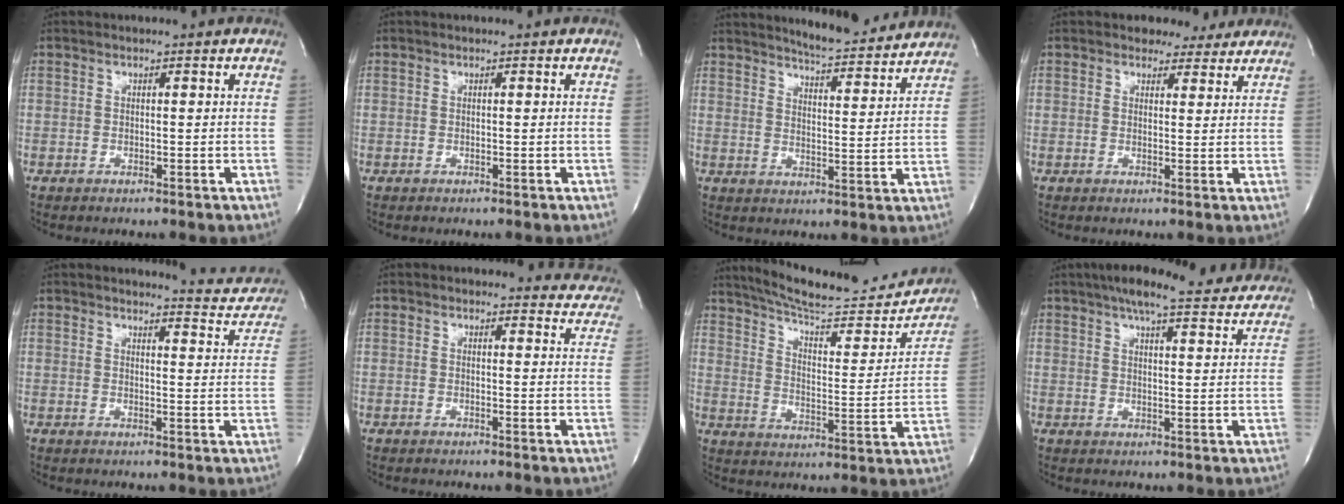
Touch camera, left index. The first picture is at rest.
{"total": 0.0}
{"total": 11.7, "force": [11.2, 1.0, 3.4], "torque": [-0.054, -0.008, 0.151]}
{"total": 4.5, "force": [3.9, 2.2, 0.2], "torque": [0.001, 0.000, 0.038]}
{"total": 8.3, "force": [8.3, 0.9, 0.3], "torque": [0.005, -0.042, 0.077]}
{"total": 8.2, "force": [7.8, 2.3, -0.3], "torque": [0.046, -0.026, 0.046]}
{"total": 22.6, "force": [20.8, 3.4, 8.1], "torque": [-0.123, -0.041, 0.282]}
{"total": 20.4, "force": [18.3, 3.3, 8.5], "torque": [-0.128, 0.003, 0.223]}